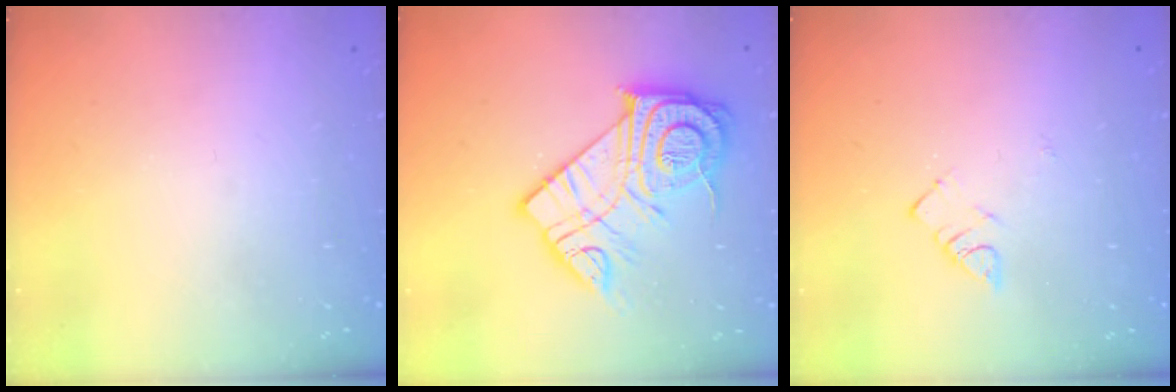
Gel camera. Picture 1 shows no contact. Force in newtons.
{"total": 19.1, "press": 19.1, "slide": 1.3}
{"total": 2.3, "press": 2.3, "slide": 0.4}